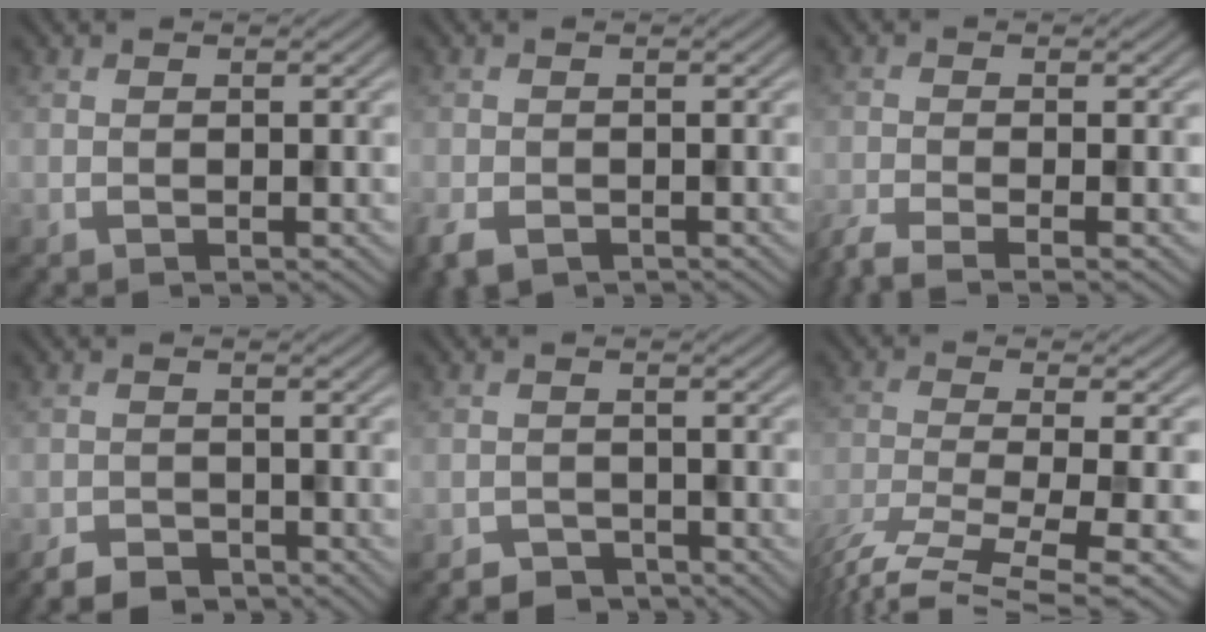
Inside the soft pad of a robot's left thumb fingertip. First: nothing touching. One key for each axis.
{"total": 3.0, "fx": -2.0, "fy": 1.7, "fz": 1.5, "tx": -0.036, "ty": -0.013, "tz": -0.039}
{"total": 3.8, "fx": -2.7, "fy": 0.6, "fz": 2.7, "tx": -0.041, "ty": -0.005, "tz": -0.063}
{"total": 3.0, "fx": -2.5, "fy": 1.4, "fz": 1.1, "tx": -0.020, "ty": -0.006, "tz": -0.049}
{"total": 2.1, "fx": -1.8, "fy": 1.0, "fz": 0.3, "tx": -0.002, "ty": 0.001, "tz": -0.034}
{"total": 9.4, "fx": -6.2, "fy": 2.1, "fz": 6.7, "tx": -0.138, "ty": -0.022, "tz": -0.104}